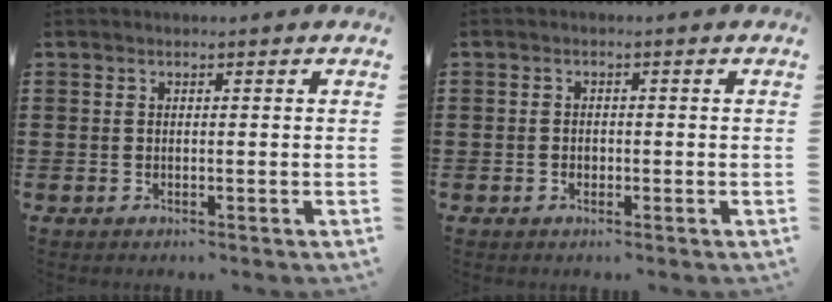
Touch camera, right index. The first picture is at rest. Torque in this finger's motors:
{"motor_torque": [-0.68, 1.46, -0.07, -0.01]}